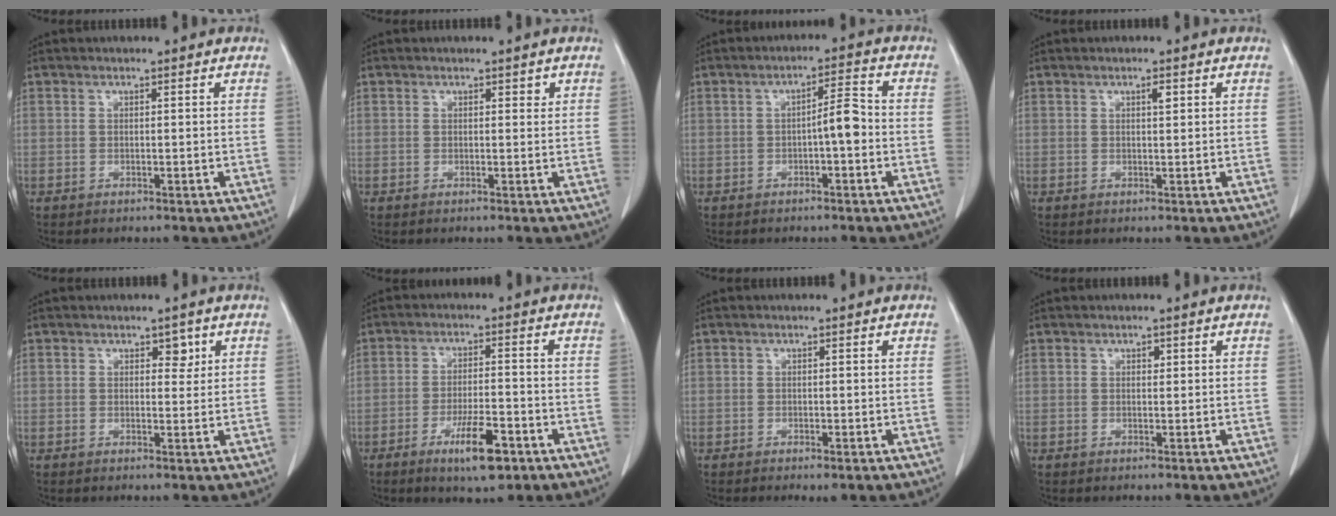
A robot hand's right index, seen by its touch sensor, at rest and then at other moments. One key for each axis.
{"total": 0.8, "fx": 0.5, "fy": 0.4, "fz": 0.4, "tx": -0.003, "ty": 0.000, "tz": 0.005}
{"total": 4.1, "fx": -0.9, "fy": 0.7, "fz": 4.0, "tx": -0.059, "ty": 0.013, "tz": -0.013}
{"total": 1.0, "fx": 0.5, "fy": 0.2, "fz": 0.9, "tx": -0.020, "ty": 0.000, "tz": 0.009}
{"total": 2.0, "fx": 1.0, "fy": 1.2, "fz": 1.2, "tx": -0.008, "ty": -0.002, "tz": 0.014}
{"total": 7.6, "fx": -4.2, "fy": 1.5, "fz": 6.2, "tx": -0.109, "ty": -0.010, "tz": -0.064}
{"total": 1.2, "fx": -0.6, "fy": 0.3, "fz": 0.9, "tx": -0.017, "ty": -0.005, "tz": -0.006}
{"total": 0.6, "fx": 0.3, "fy": 0.4, "fz": 0.4, "tx": -0.008, "ty": 0.000, "tz": 0.006}